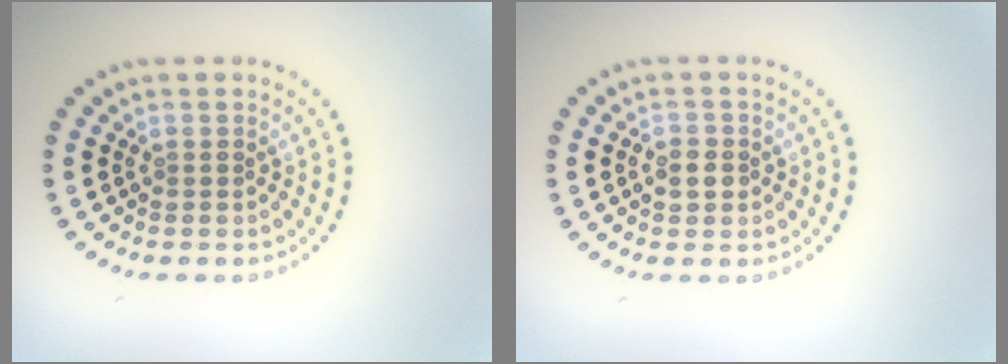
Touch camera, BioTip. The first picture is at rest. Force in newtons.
{"total": 1.7, "press": 1.6, "slide": 0.2}